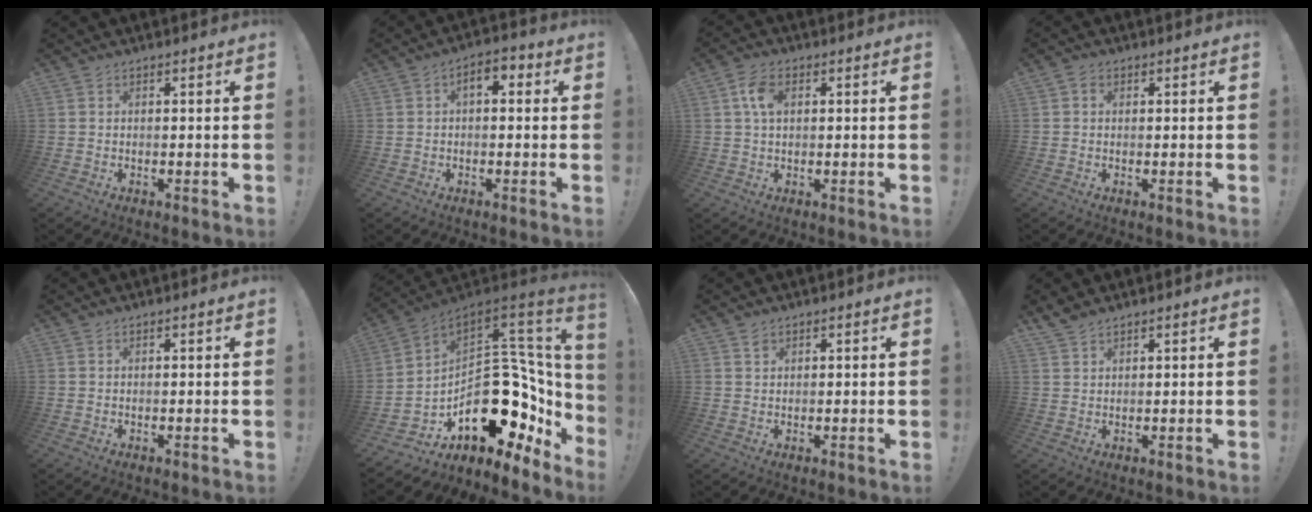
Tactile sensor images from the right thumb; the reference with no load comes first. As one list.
[{"total": 4.7, "force": [0.5, 2.9, 3.7], "torque": [-0.046, 0.002, 0.005]}, {"total": 6.3, "force": [1.6, 4.0, 4.6], "torque": [-0.083, 0.003, 0.027]}, {"total": 1.2, "force": [0.3, 1.0, 0.6], "torque": [-0.012, 0.004, 0.005]}, {"total": 0.0}, {"total": 25.4, "force": [-4.2, 15.7, 19.5], "torque": [-0.277, -0.010, -0.033]}, {"total": 1.2, "force": [0.8, 0.8, 0.2], "torque": [0.009, -0.006, 0.012]}, {"total": 2.8, "force": [2.4, 0.9, 1.0], "torque": [-0.016, -0.014, 0.046]}]